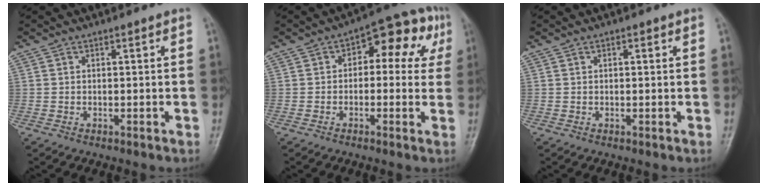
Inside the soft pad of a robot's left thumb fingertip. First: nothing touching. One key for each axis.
{"total": 11.3, "fx": 2.9, "fy": 6.6, "fz": 8.7, "tx": -0.058, "ty": 0.035, "tz": 0.024}
{"total": 0.7, "fx": 0.3, "fy": 0.3, "fz": 0.6, "tx": -0.008, "ty": 0.001, "tz": 0.003}